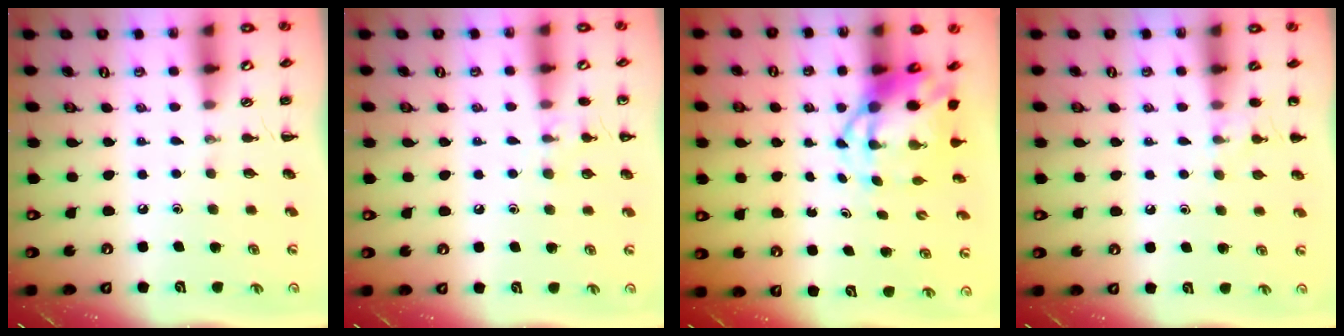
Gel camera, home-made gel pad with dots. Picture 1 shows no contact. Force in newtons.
{"total": 8.1, "press": 7.8, "slide": 2.1}
{"total": 6.6, "press": 6.4, "slide": 1.6}
{"total": 6.3, "press": 6.1, "slide": 1.8}